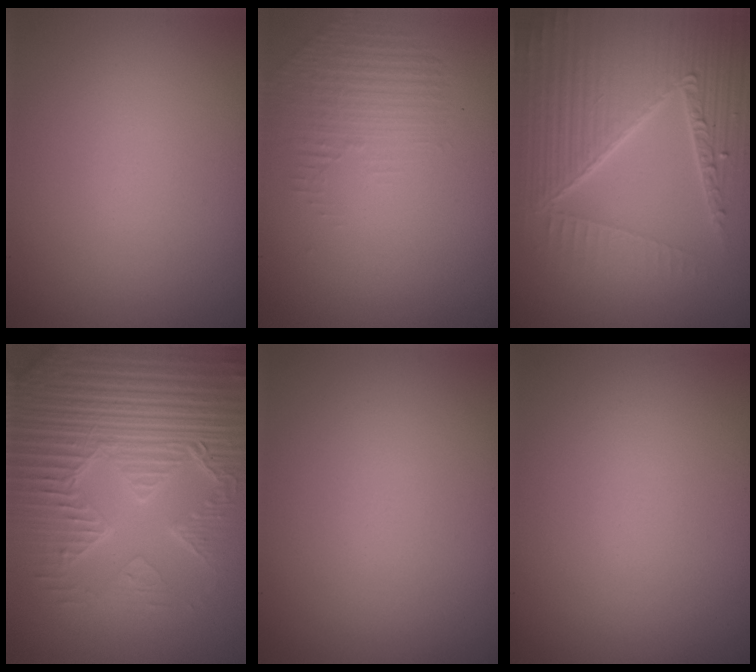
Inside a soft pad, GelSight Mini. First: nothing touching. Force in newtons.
{"total": 1.4, "press": 0.3, "slide": 1.4}
{"total": 7.5, "press": 5.6, "slide": 5.0}
{"total": 7.2, "press": 5.8, "slide": 4.2}
{"total": 0.0}
{"total": 0.0}